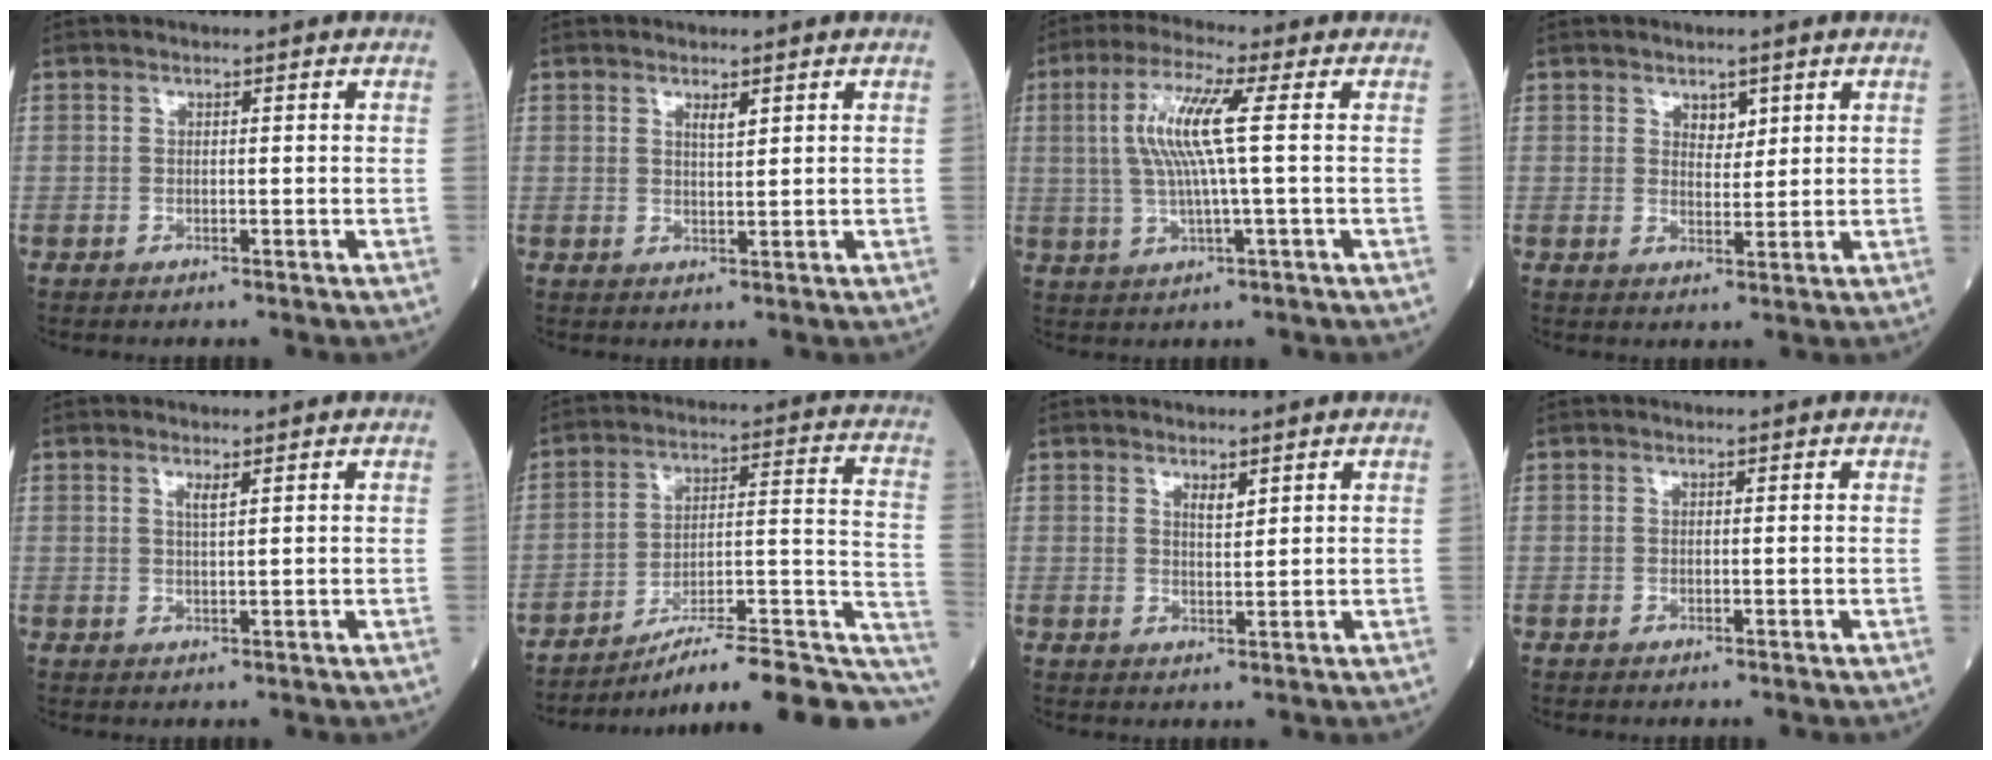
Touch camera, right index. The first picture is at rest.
{"total": 1.7, "force": [1.0, 0.3, 1.3], "torque": [-0.024, -0.003, 0.020]}
{"total": 8.8, "force": [1.4, 0.0, 8.7], "torque": [-0.186, 0.009, 0.027]}
{"total": 2.5, "force": [1.5, 1.5, 1.3], "torque": [-0.017, -0.002, 0.027]}
{"total": 1.3, "force": [0.8, 0.0, 1.1], "torque": [-0.023, -0.004, 0.014]}
{"total": 20.7, "force": [-15.9, 2.5, 12.9], "torque": [-0.109, 0.035, -0.231]}
{"total": 1.8, "force": [1.2, 0.4, 1.2], "torque": [-0.022, -0.005, 0.024]}
{"total": 0.0}